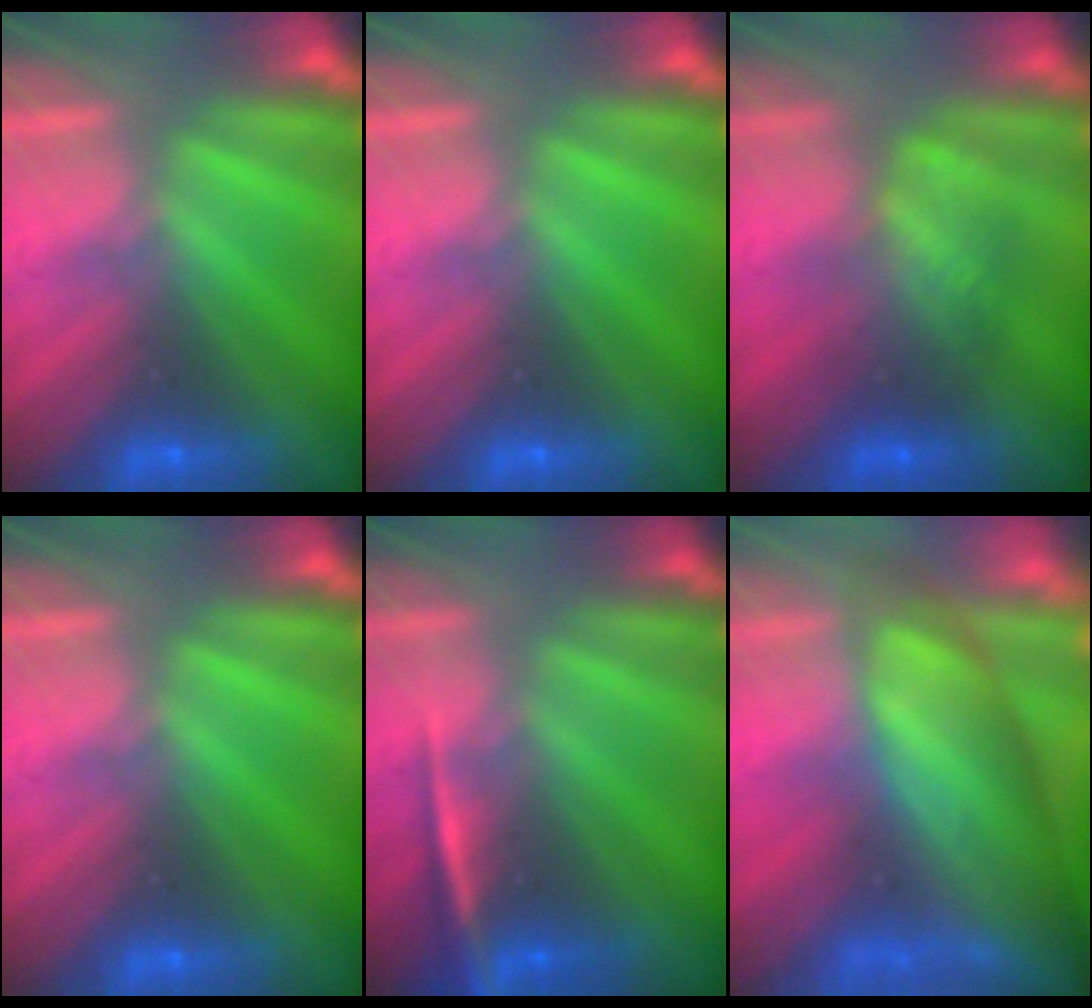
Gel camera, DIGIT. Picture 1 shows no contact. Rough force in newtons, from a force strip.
{"total": 0.0}
{"total": 3.5}
{"total": 0.0}
{"total": 2.3}
{"total": 10.5}